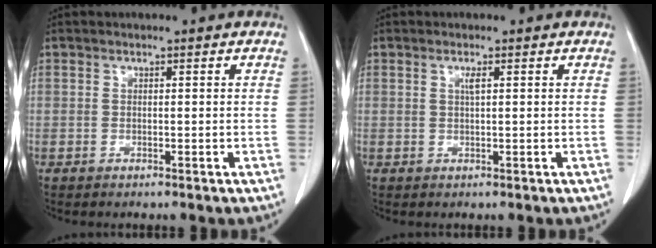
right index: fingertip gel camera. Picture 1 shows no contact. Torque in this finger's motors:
{"motor_torque": [0.13, -0.06, 0.02, 0.02]}